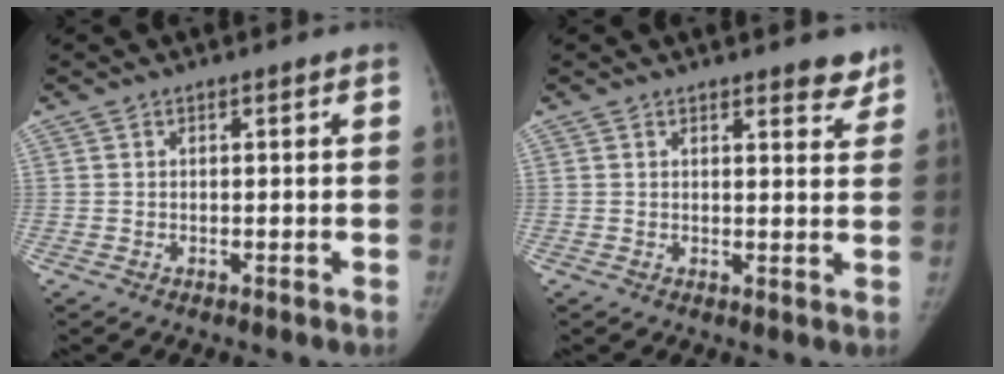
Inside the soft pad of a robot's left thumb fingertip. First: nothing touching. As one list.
[{"total": 3.7, "force": [3.0, 1.3, 1.6], "torque": [0.002, -0.019, 0.032]}]